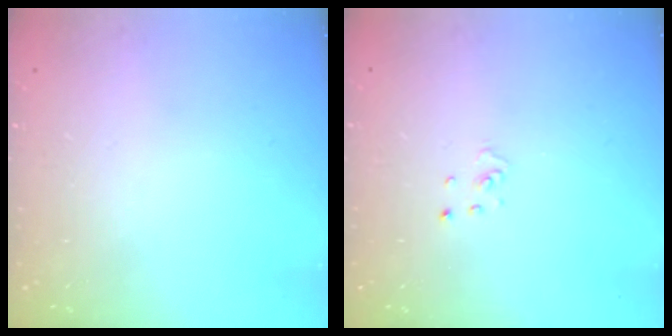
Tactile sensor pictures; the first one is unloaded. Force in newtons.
{"total": 1.1, "press": 1.1, "slide": 0.1}